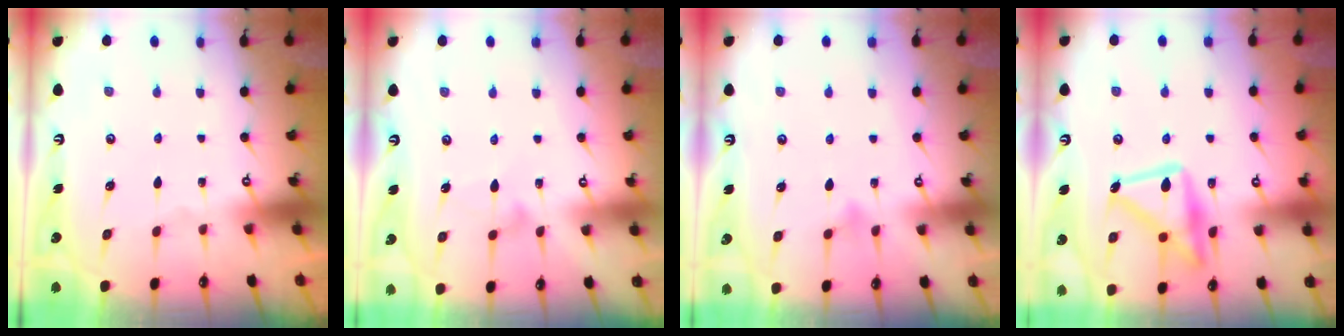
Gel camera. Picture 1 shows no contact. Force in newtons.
{"total": 4.3, "press": 4.3, "slide": 0.1}
{"total": 5.1, "press": 5.1, "slide": 0.5}
{"total": 18.2, "press": 18.2, "slide": 1.2}